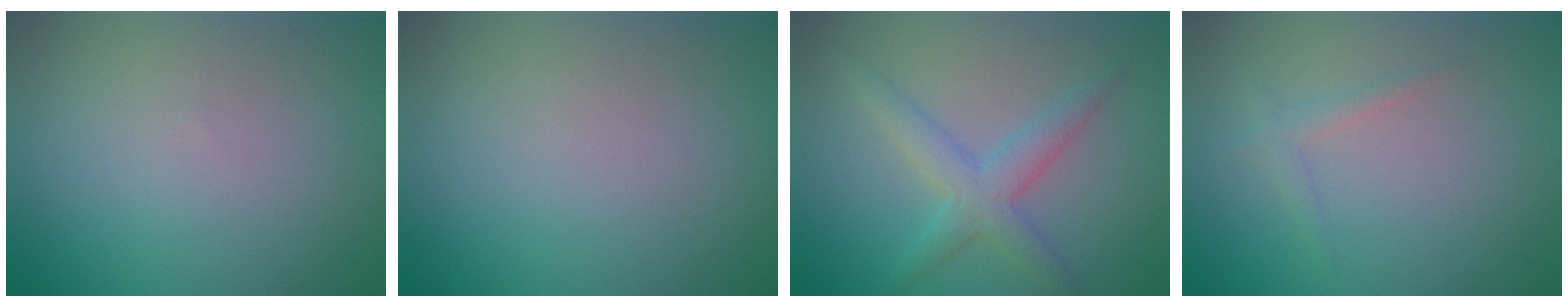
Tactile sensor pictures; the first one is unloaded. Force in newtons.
{"total": 0.0}
{"total": 3.4, "press": 3.4, "slide": 0.1}
{"total": 1.2, "press": 1.2, "slide": 0.0}